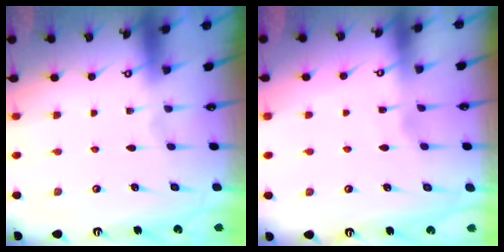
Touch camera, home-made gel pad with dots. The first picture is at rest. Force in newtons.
{"total": 2.2, "press": 2.2, "slide": 0.3}